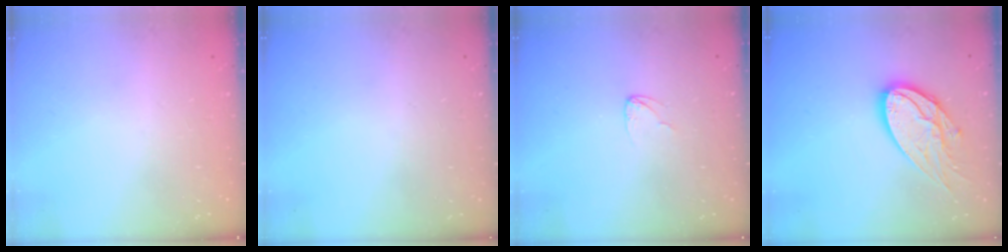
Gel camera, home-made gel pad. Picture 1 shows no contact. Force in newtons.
{"total": 0.0}
{"total": 2.3, "press": 2.3, "slide": 0.1}
{"total": 15.8, "press": 15.8, "slide": 1.0}